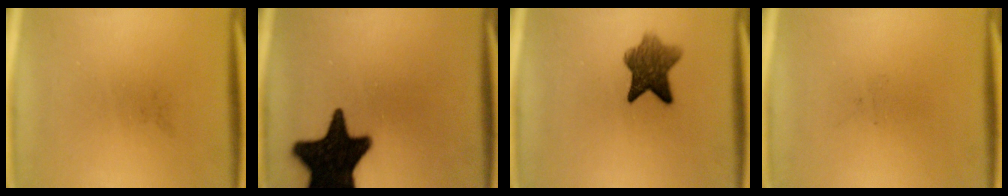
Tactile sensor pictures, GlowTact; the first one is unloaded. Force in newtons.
{"total": 19.7}
{"total": 7.2}
{"total": 0.0}